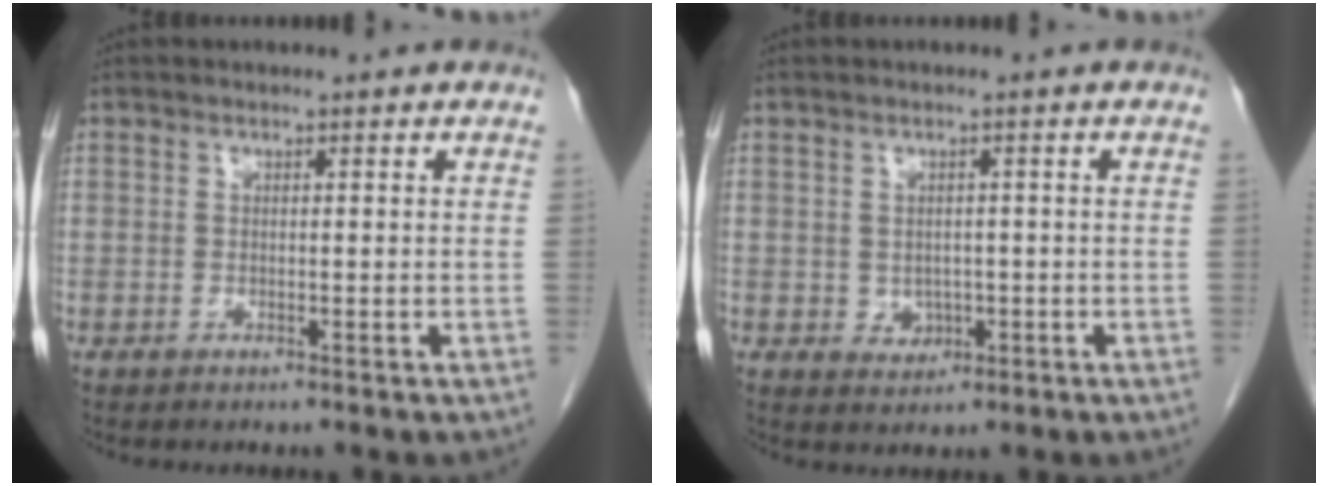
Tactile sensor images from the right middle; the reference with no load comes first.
{"total": 2.2, "force": [-0.3, 1.8, 1.1], "torque": [-0.020, -0.001, 0.004]}